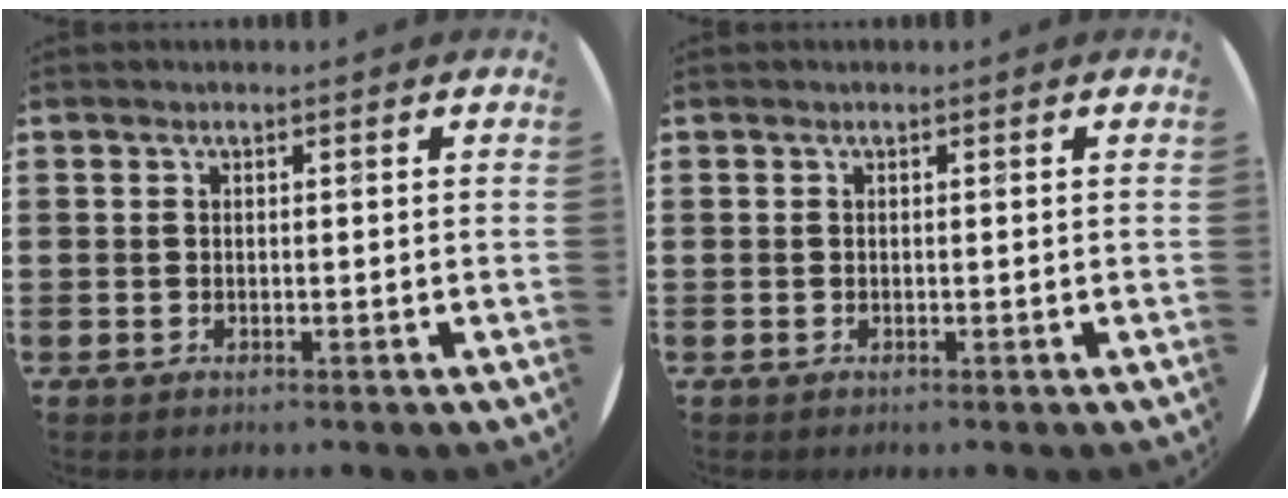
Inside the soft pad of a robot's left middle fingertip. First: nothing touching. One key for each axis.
{"total": 0.0}